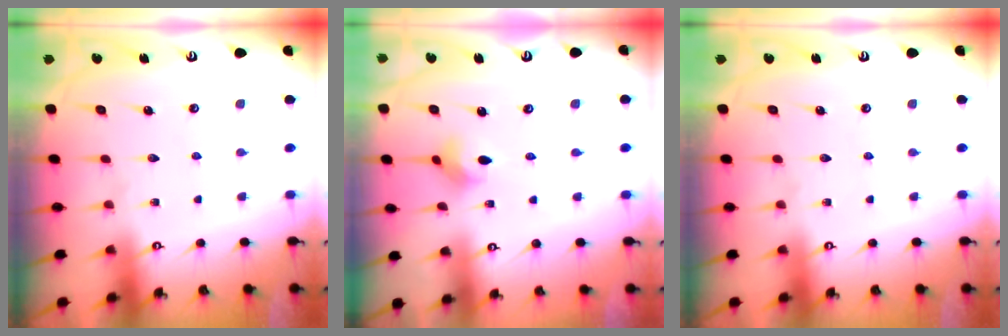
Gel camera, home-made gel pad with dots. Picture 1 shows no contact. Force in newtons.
{"total": 2.8, "press": 2.8, "slide": 0.2}
{"total": 0.0}